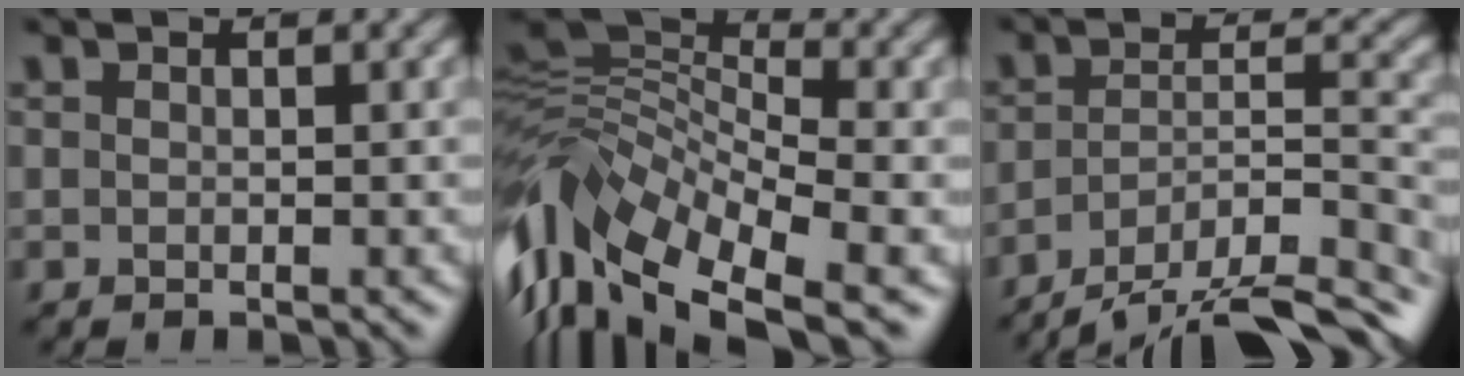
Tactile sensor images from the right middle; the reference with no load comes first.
{"total": 12.0, "force": [-5.7, 5.9, 8.7], "torque": [-0.182, 0.013, -0.123]}
{"total": 11.2, "force": [-9.5, 2.7, 5.4], "torque": [-0.094, 0.004, -0.151]}